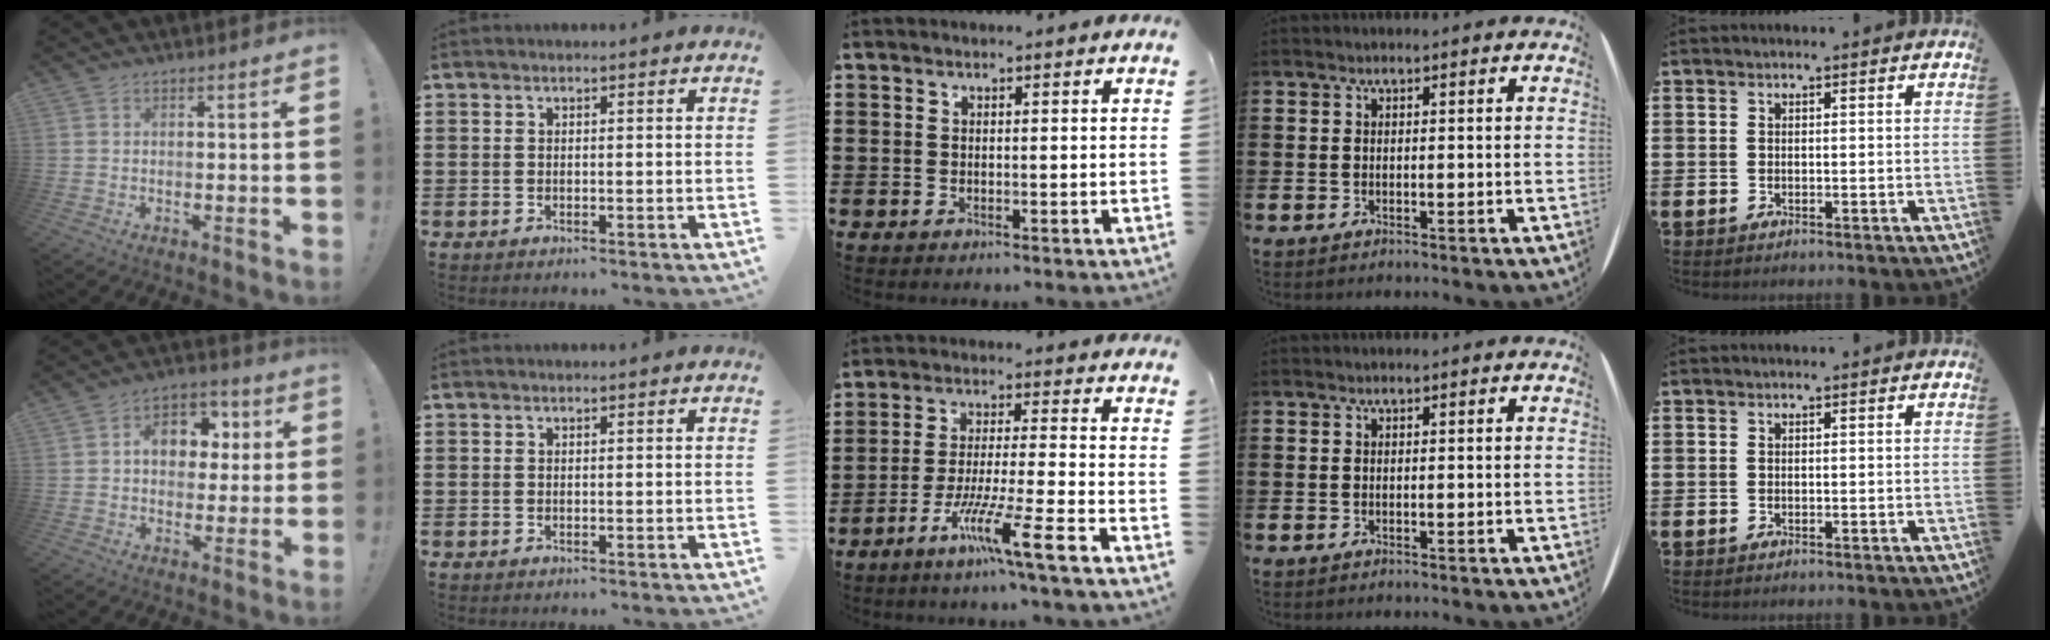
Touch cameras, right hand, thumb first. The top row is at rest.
{"thumb": {"total": 10.9, "force": [2.1, 8.3, 6.7], "torque": [-0.095, 0.003, 0.042]}, "middle": {"total": 9.0, "force": [-6.0, -0.5, 6.7], "torque": [-0.128, -0.012, -0.115]}}